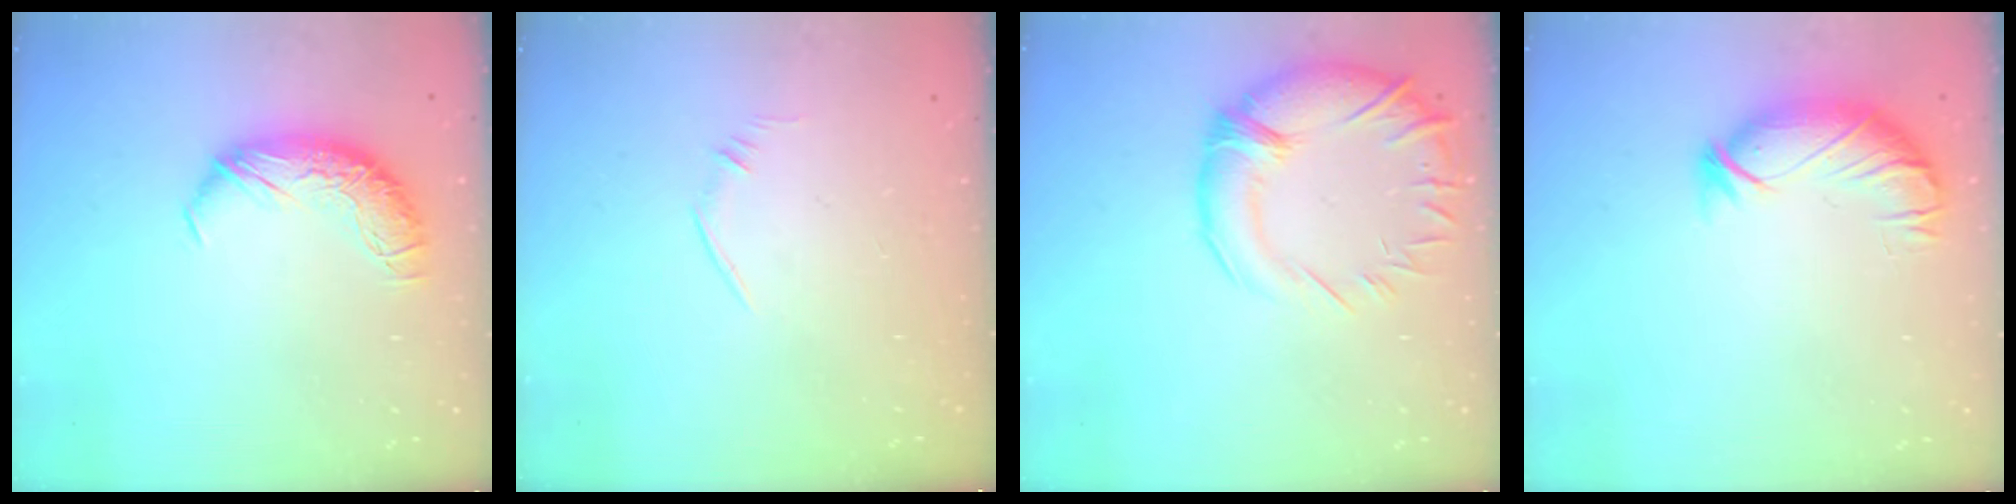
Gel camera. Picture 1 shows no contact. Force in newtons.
{"total": 6.1, "press": 6.0, "slide": 1.1}
{"total": 5.5, "press": 3.7, "slide": 4.0}
{"total": 3.8, "press": 3.3, "slide": 1.9}